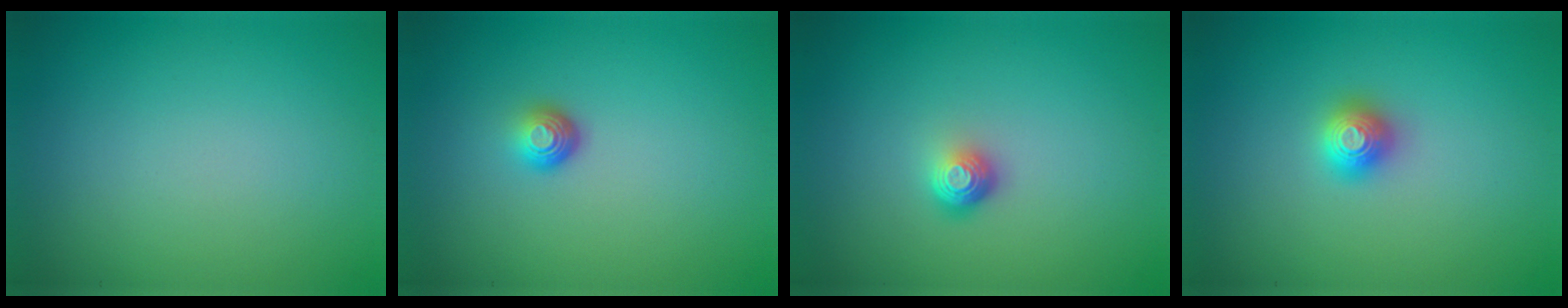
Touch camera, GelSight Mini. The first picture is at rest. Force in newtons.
{"total": 1.8, "press": 1.1, "slide": 1.4}
{"total": 1.8, "press": 1.2, "slide": 1.3}
{"total": 2.0, "press": 2.0, "slide": 0.2}